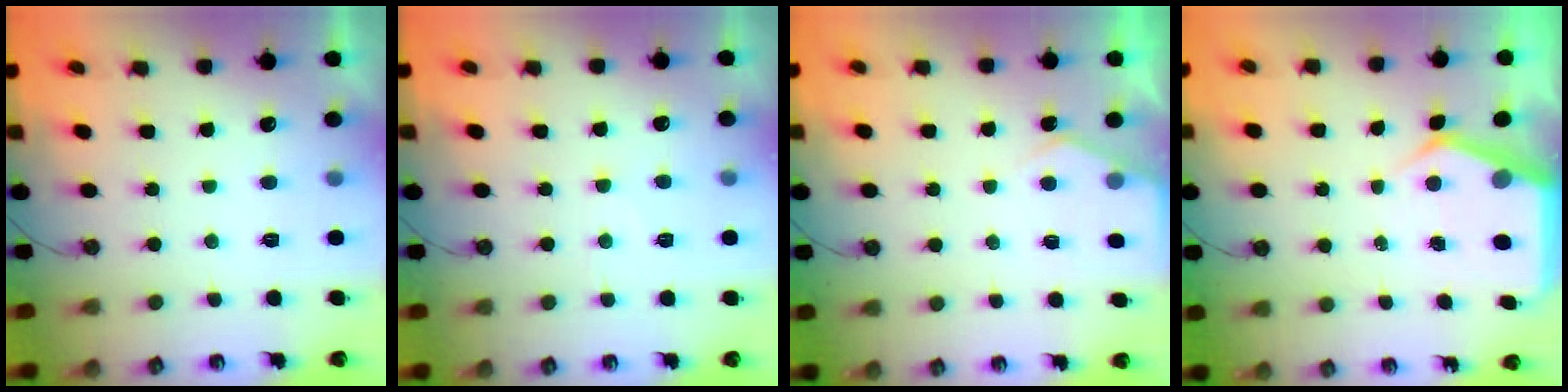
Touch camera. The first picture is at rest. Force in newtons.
{"total": 2.9, "press": 2.9, "slide": 0.5}
{"total": 4.2, "press": 4.2, "slide": 0.4}
{"total": 5.3, "press": 5.2, "slide": 0.5}